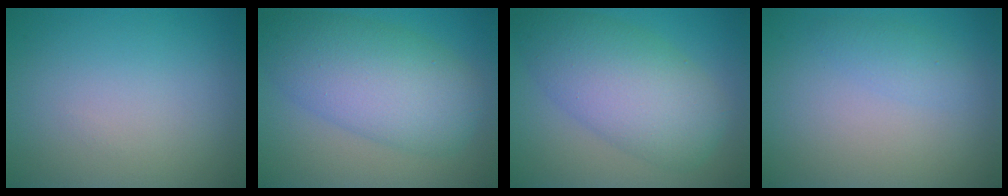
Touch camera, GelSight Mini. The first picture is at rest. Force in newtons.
{"total": 8.4, "press": 8.4, "slide": 0.1}
{"total": 7.9, "press": 7.9, "slide": 0.3}
{"total": 1.3, "press": 1.3, "slide": 0.1}